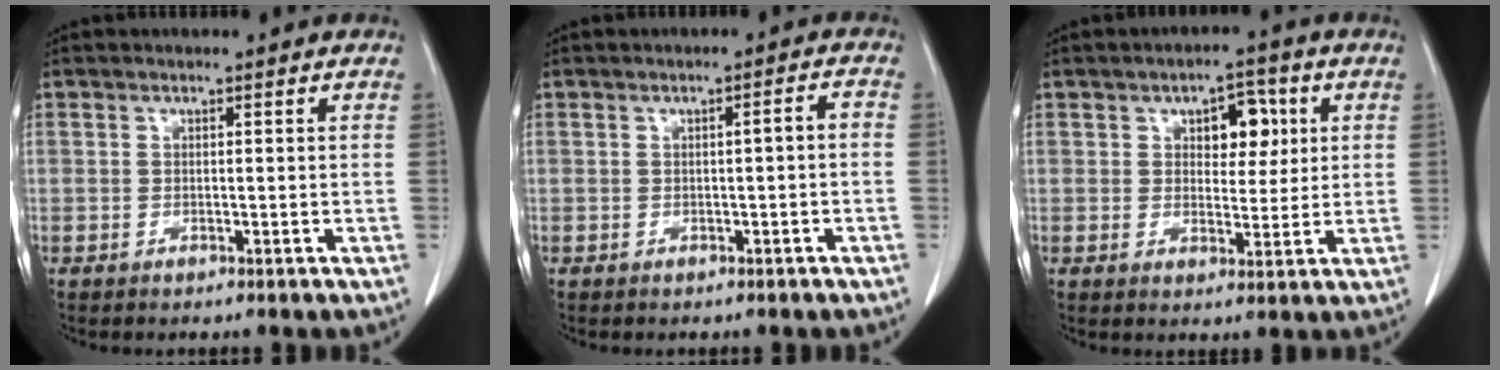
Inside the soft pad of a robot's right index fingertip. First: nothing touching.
{"total": 1.8, "force": [-0.3, 0.2, 1.7], "torque": [-0.024, 0.004, -0.004]}
{"total": 6.0, "force": [2.1, 3.3, 4.6], "torque": [-0.058, 0.014, 0.031]}